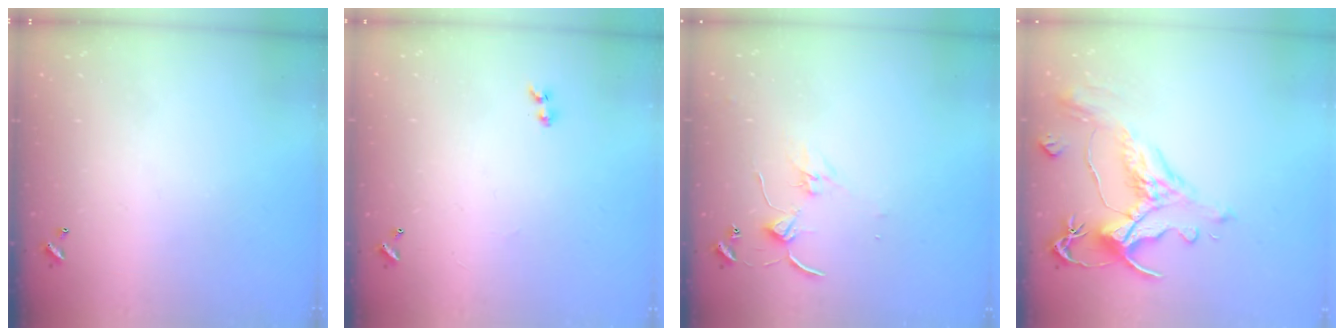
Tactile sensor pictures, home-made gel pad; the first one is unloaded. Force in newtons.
{"total": 1.3, "press": 1.1, "slide": 0.7}
{"total": 1.4, "press": 1.3, "slide": 0.2}
{"total": 1.6, "press": 0.3, "slide": 1.5}